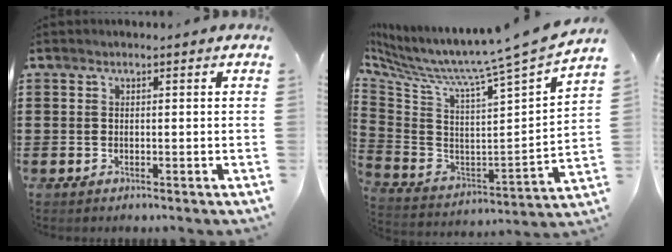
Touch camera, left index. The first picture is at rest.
{"total": 7.1, "force": [6.3, -1.7, 2.9], "torque": [-0.087, -0.078, 0.085]}